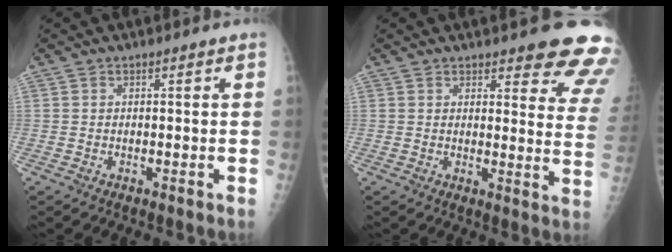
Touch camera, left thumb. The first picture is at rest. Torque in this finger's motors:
{"motor_torque": [2.45, 1.21, 1.37, -1.41, 0.31]}